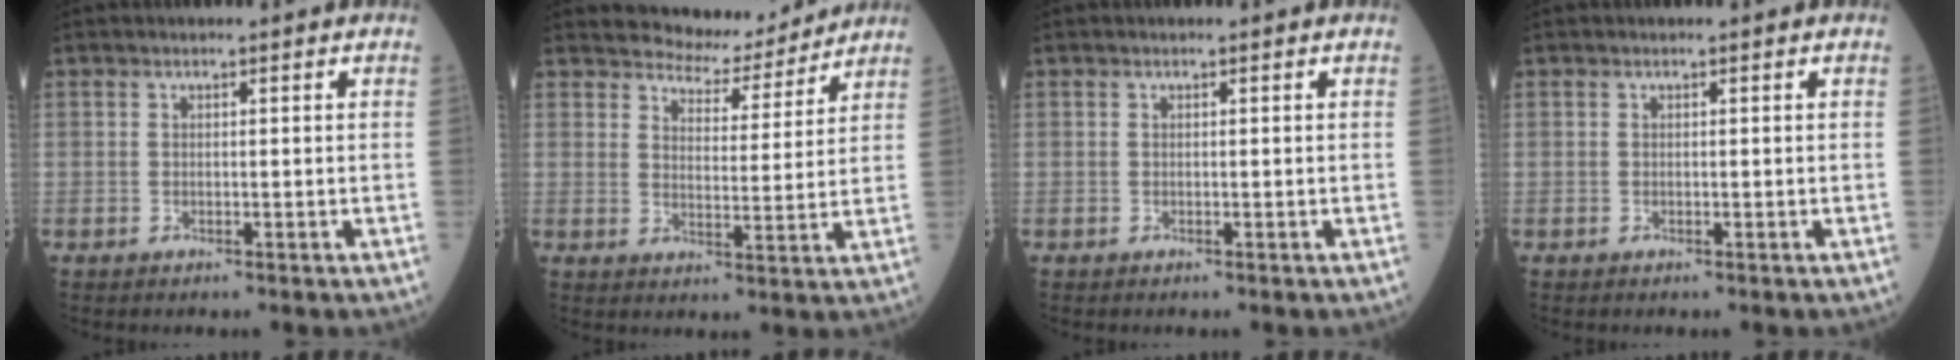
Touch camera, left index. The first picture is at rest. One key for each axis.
{"total": 7.3, "fx": 7.1, "fy": 1.6, "fz": 0.1, "tx": -0.009, "ty": -0.002, "tz": 0.102}
{"total": 0.0}
{"total": 0.0}